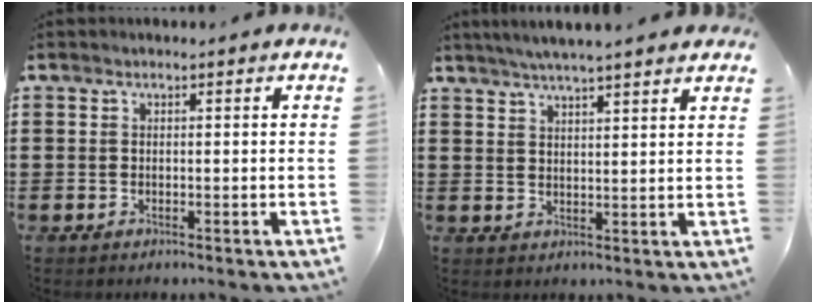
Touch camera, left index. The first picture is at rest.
{"total": 3.9, "force": [3.5, -0.3, 1.7], "torque": [-0.043, -0.009, 0.060]}